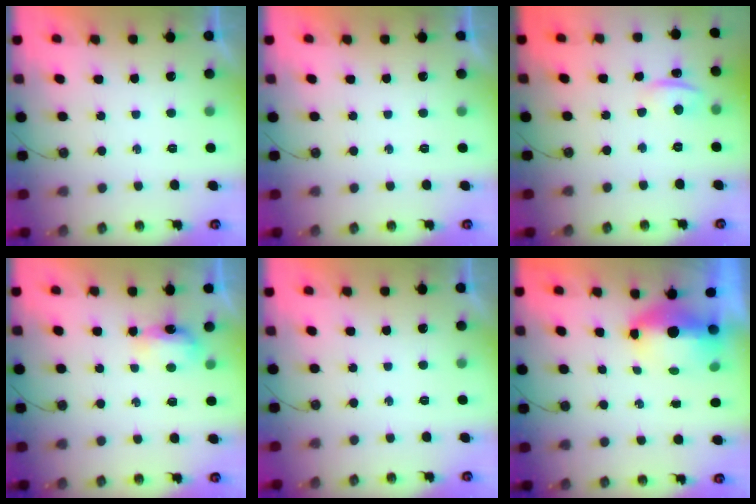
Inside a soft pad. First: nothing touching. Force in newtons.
{"total": 0.0}
{"total": 1.5, "press": 1.3, "slide": 0.7}
{"total": 7.1, "press": 5.4, "slide": 4.6}
{"total": 0.0}
{"total": 11.4, "press": 8.2, "slide": 7.9}